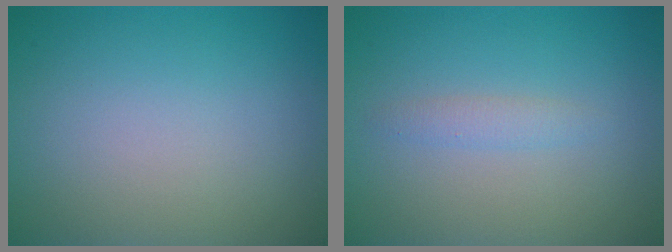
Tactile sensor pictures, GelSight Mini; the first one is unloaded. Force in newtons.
{"total": 1.2, "press": 1.2, "slide": 0.0}